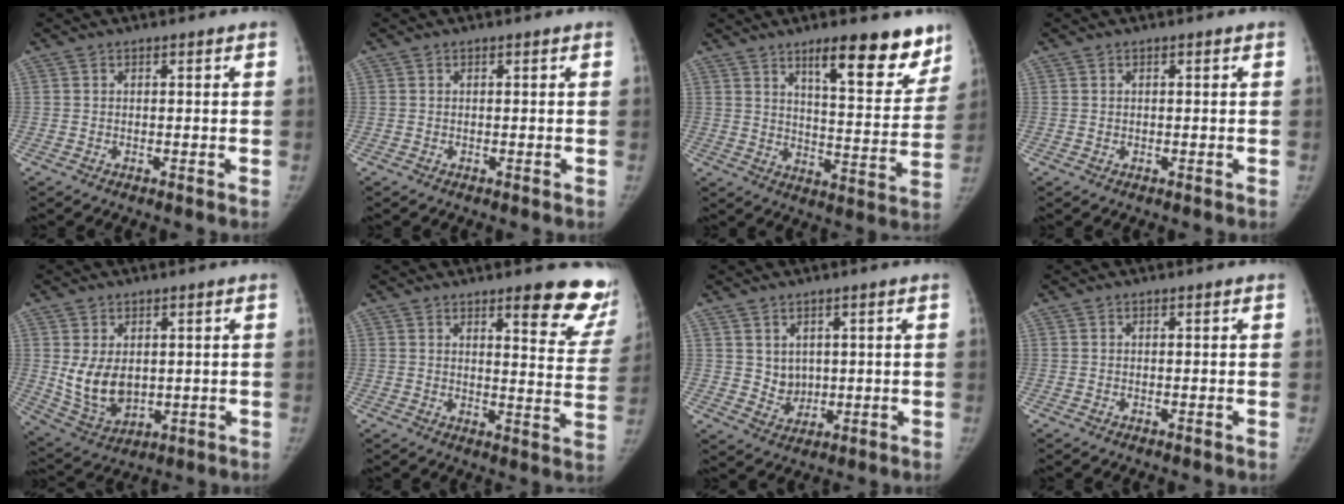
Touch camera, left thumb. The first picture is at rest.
{"total": 0.0}
{"total": 16.1, "force": [10.8, 4.6, 11.0], "torque": [-0.099, -0.071, 0.158]}
{"total": 0.0}
{"total": 9.2, "force": [0.8, 6.4, 6.5], "torque": [-0.097, -0.017, 0.039]}
{"total": 13.8, "force": [10.0, 3.4, 8.8], "torque": [-0.063, -0.068, 0.110]}
{"total": 4.2, "force": [1.2, 3.7, 1.7], "torque": [-0.008, -0.013, 0.033]}
{"total": 0.0}